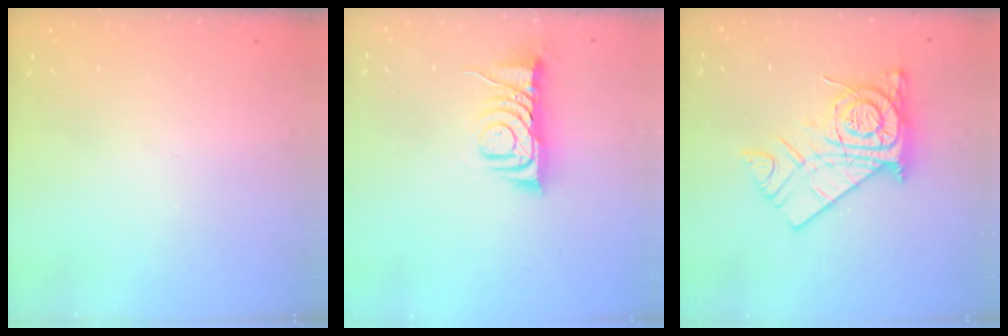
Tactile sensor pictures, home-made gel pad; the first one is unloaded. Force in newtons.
{"total": 8.3, "press": 8.3, "slide": 0.5}
{"total": 15.0, "press": 14.9, "slide": 1.1}